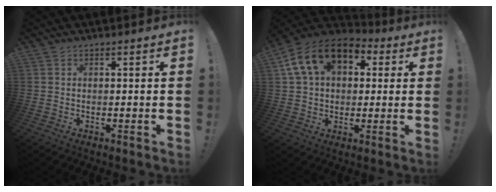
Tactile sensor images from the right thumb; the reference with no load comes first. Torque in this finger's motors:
{"motor_torque": [1.26, 1.36, 0.53, -0.16, 0.10]}